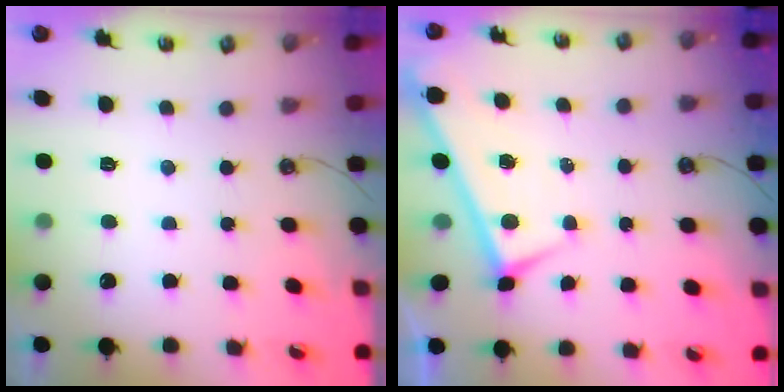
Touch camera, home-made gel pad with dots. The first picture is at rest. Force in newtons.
{"total": 0.0}